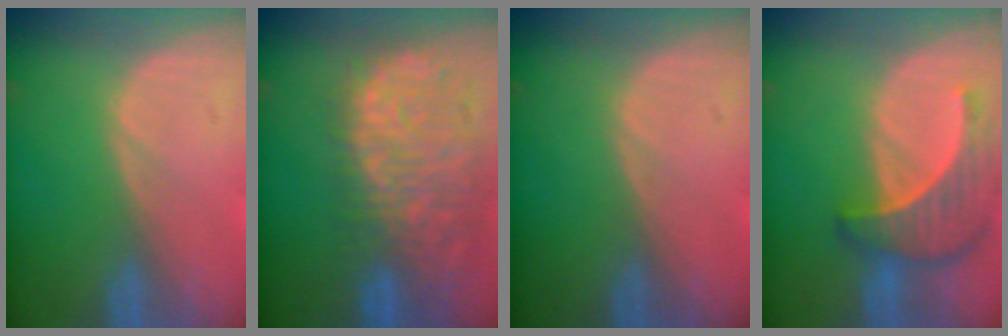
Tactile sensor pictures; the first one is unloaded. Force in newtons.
{"total": 13.3, "press": 11.0, "slide": 7.4}
{"total": 0.0}
{"total": 7.1, "press": 7.0, "slide": 1.1}